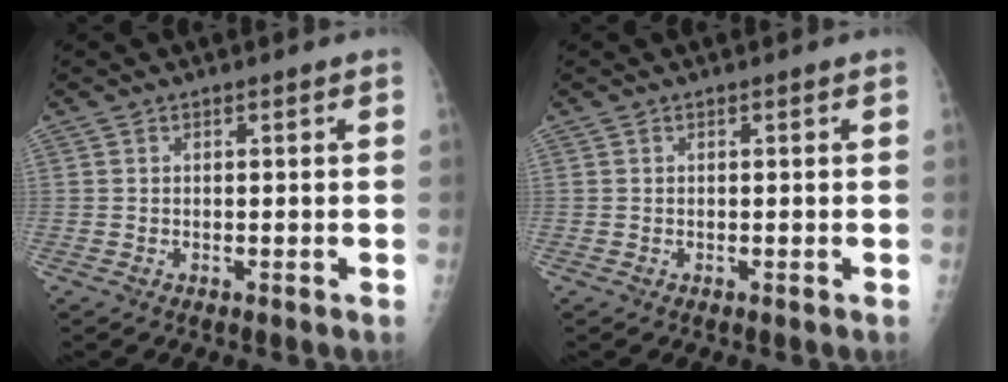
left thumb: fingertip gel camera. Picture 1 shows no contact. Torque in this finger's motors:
{"motor_torque": [0.00, 0.00, 0.00, 0.00, 0.00]}